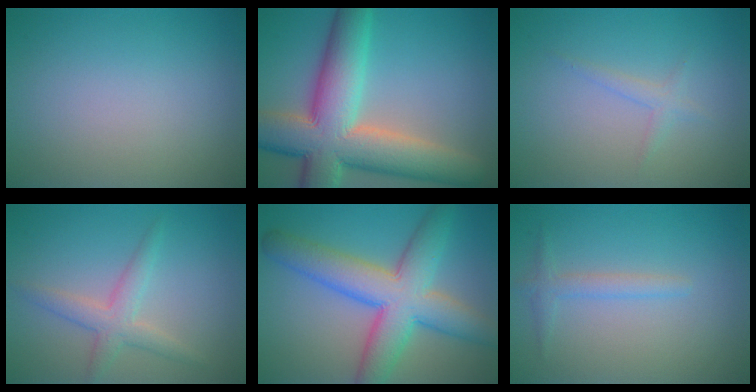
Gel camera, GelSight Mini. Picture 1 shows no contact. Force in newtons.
{"total": 12.4, "press": 12.4, "slide": 0.9}
{"total": 1.2, "press": 1.2, "slide": 0.0}
{"total": 2.8, "press": 2.8, "slide": 0.1}
{"total": 8.8, "press": 8.8, "slide": 0.2}
{"total": 1.6, "press": 1.6, "slide": 0.1}